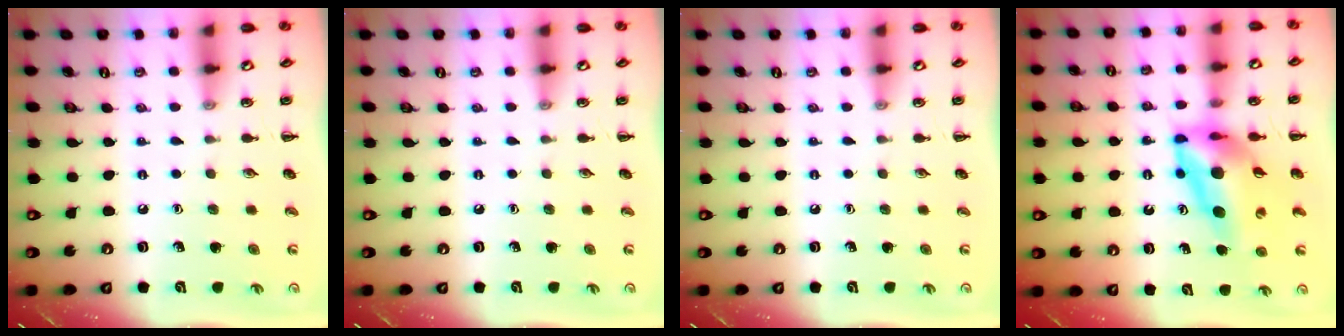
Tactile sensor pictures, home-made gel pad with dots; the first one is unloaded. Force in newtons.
{"total": 0.0}
{"total": 0.0}
{"total": 13.2, "press": 12.6, "slide": 4.2}